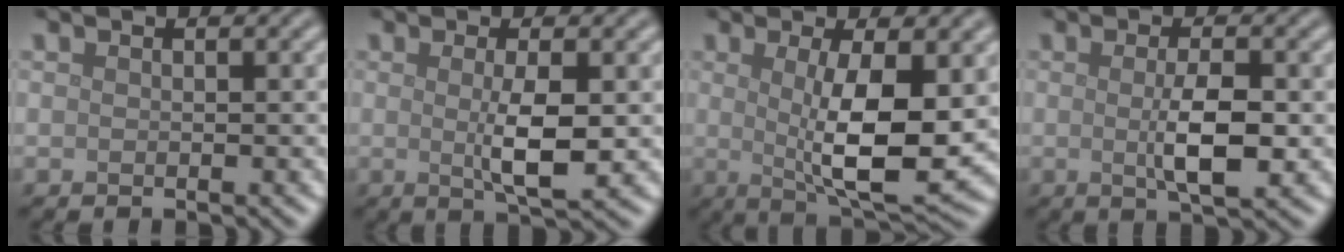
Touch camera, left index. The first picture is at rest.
{"total": 3.7, "force": [0.0, 0.7, 3.7], "torque": [-0.065, -0.003, 0.004]}
{"total": 7.7, "force": [0.3, 2.0, 7.4], "torque": [-0.122, -0.011, 0.012]}
{"total": 3.8, "force": [-0.2, 1.0, 3.7], "torque": [-0.067, -0.002, -0.001]}